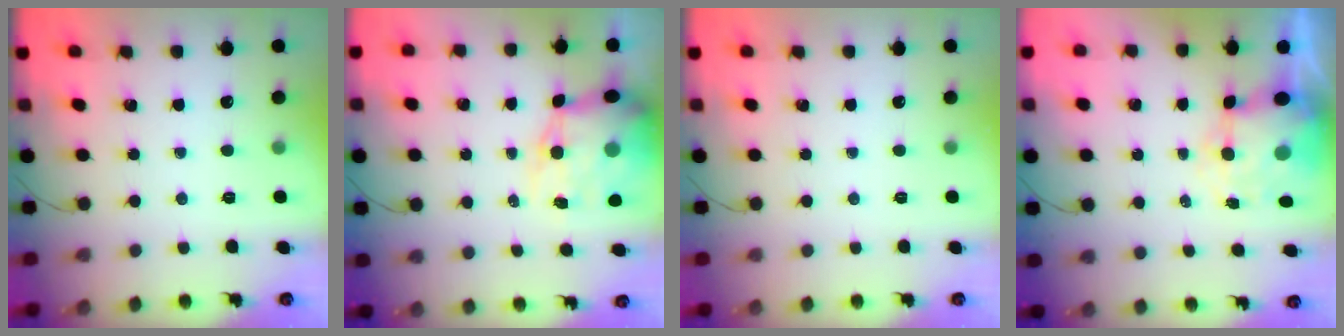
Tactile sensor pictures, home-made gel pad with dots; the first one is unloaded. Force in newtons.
{"total": 15.2, "press": 14.8, "slide": 3.4}
{"total": 0.0}
{"total": 8.2, "press": 8.0, "slide": 1.9}